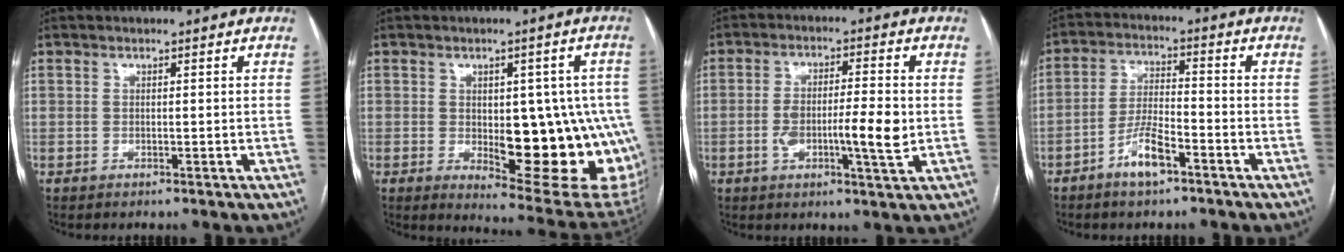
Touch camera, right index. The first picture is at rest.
{"total": 18.3, "force": [-2.7, 7.2, 16.6], "torque": [-0.145, 0.010, -0.008]}
{"total": 8.6, "force": [-1.4, 1.4, 8.4], "torque": [-0.146, 0.005, -0.023]}
{"total": 6.6, "force": [-4.0, 1.8, 4.9], "torque": [-0.102, 0.005, -0.075]}